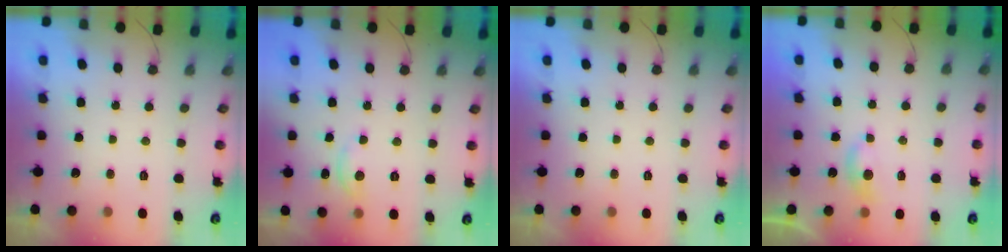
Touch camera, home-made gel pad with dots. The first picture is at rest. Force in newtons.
{"total": 2.9, "press": 2.8, "slide": 0.3}
{"total": 0.0}
{"total": 3.5, "press": 3.4, "slide": 0.5}